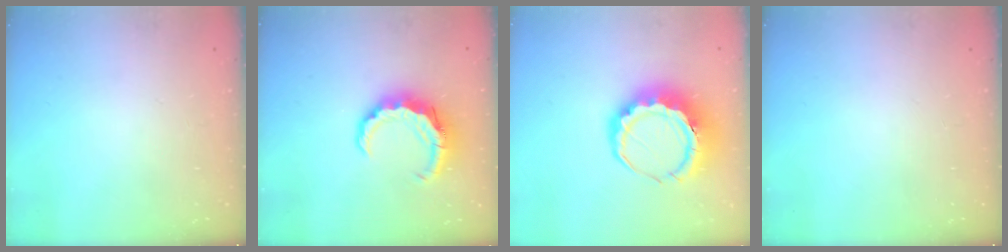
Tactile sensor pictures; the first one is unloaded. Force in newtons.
{"total": 9.3, "press": 9.2, "slide": 1.4}
{"total": 12.5, "press": 12.3, "slide": 2.2}
{"total": 0.0}